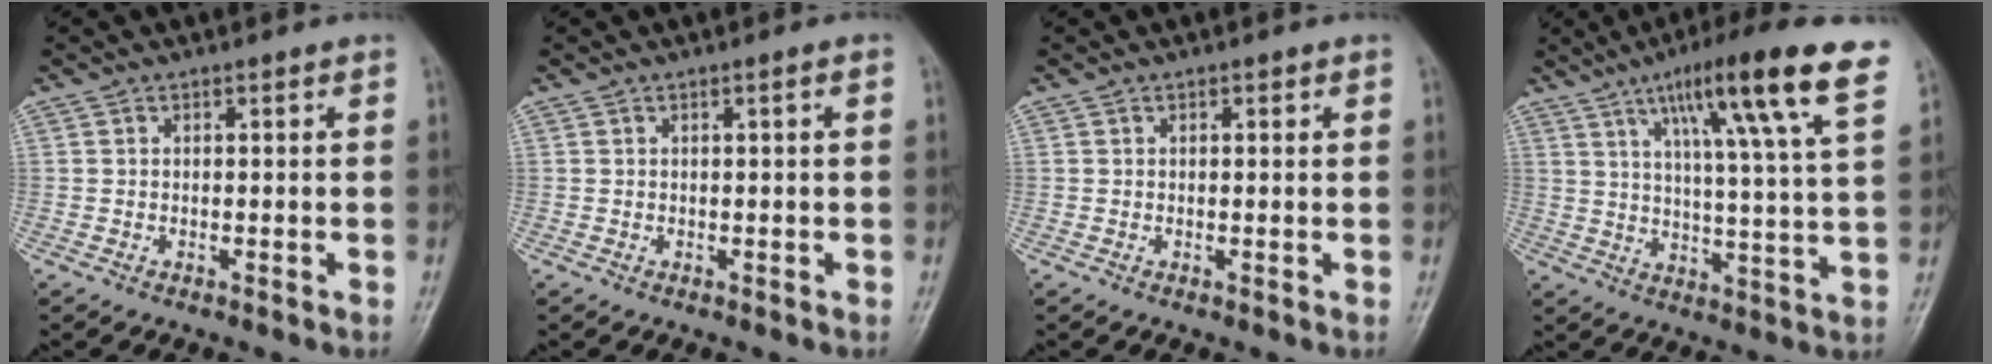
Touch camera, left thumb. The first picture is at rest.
{"total": 1.1, "force": [0.1, 0.2, 1.1], "torque": [-0.020, 0.002, 0.002]}
{"total": 1.0, "force": [0.4, 0.5, 0.8], "torque": [-0.008, 0.001, 0.004]}
{"total": 17.8, "force": [9.6, 1.6, 14.9], "torque": [-0.223, -0.029, 0.144]}